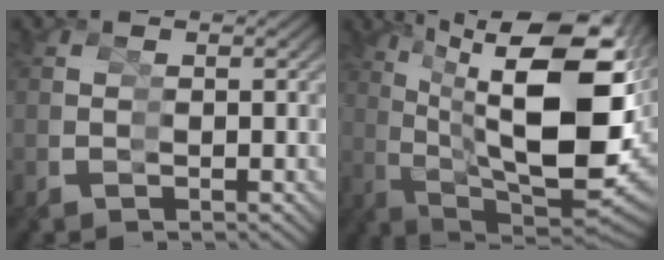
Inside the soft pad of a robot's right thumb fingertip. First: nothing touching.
{"total": 18.9, "force": [1.0, 10.6, 15.6], "torque": [-0.270, -0.058, 0.050]}